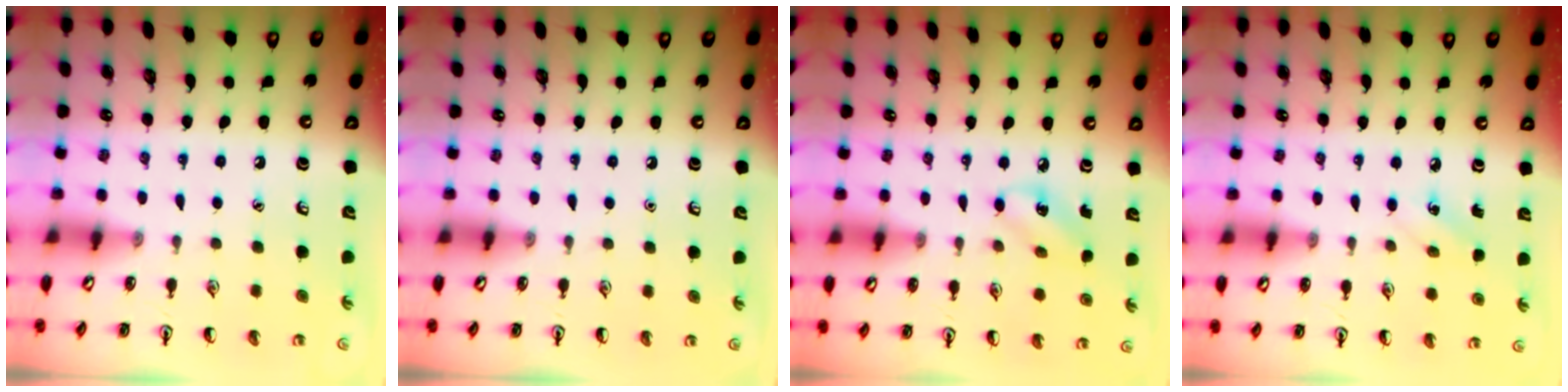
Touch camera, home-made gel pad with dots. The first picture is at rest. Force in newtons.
{"total": 0.0}
{"total": 3.7, "press": 3.6, "slide": 1.0}
{"total": 3.7, "press": 3.5, "slide": 1.2}